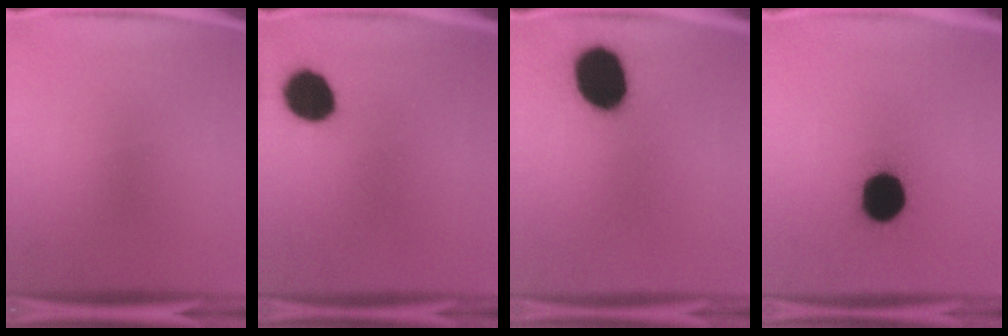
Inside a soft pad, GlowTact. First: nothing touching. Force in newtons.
{"total": 9.9}
{"total": 16.0}
{"total": 16.3}